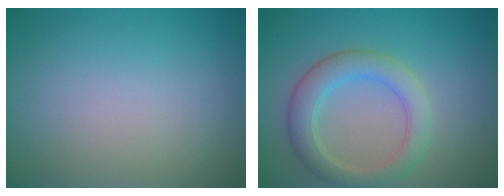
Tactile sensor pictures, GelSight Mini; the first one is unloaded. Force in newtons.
{"total": 4.0, "press": 4.0, "slide": 0.2}